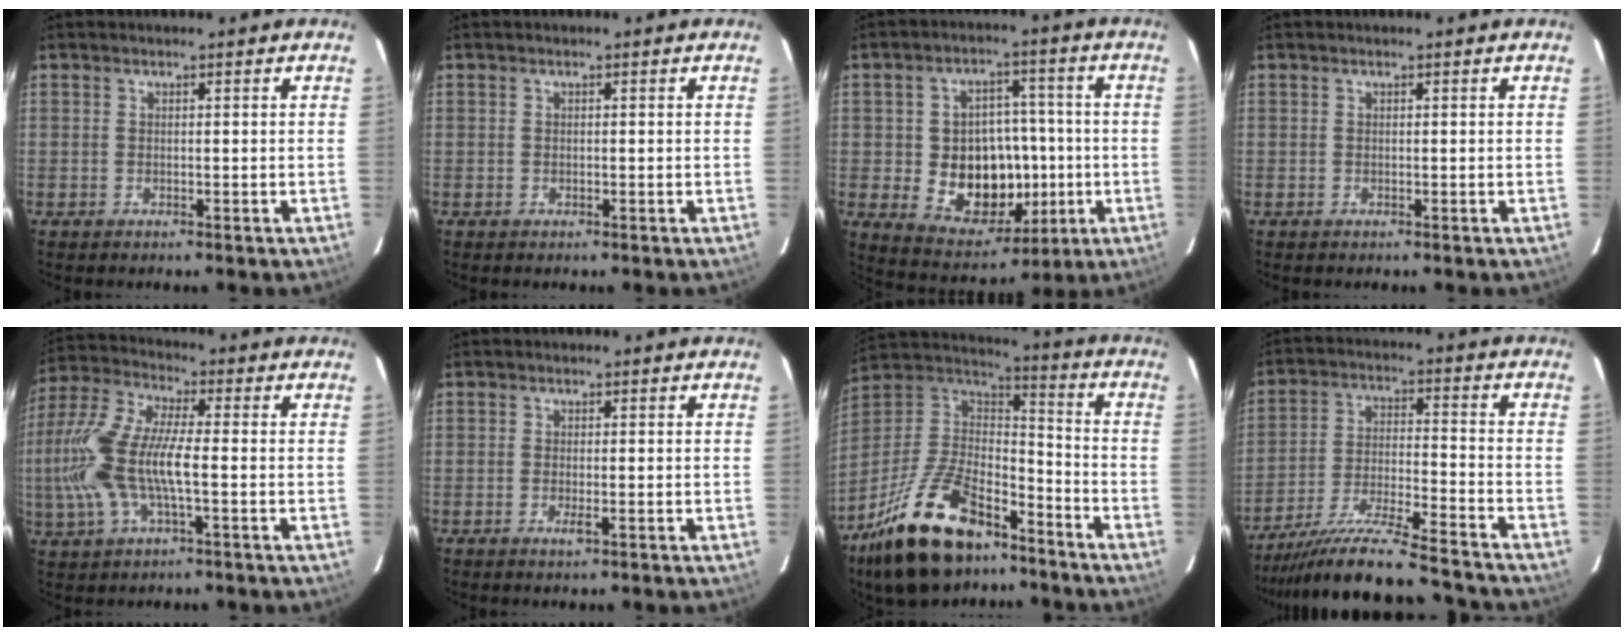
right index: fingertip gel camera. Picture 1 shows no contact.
{"total": 0.0}
{"total": 14.2, "force": [-2.1, 11.1, 8.7], "torque": [-0.173, 0.008, -0.009]}
{"total": 0.0}
{"total": 16.2, "force": [-2.4, 5.4, 15.1], "torque": [-0.315, 0.001, -0.050]}
{"total": 1.4, "force": [-0.6, 0.2, 1.3], "torque": [-0.026, -0.003, -0.011]}
{"total": 24.7, "force": [-16.3, 11.5, 14.6], "torque": [-0.304, -0.004, -0.272]}
{"total": 20.2, "force": [-18.3, 0.8, 8.5], "torque": [-0.167, -0.042, -0.296]}